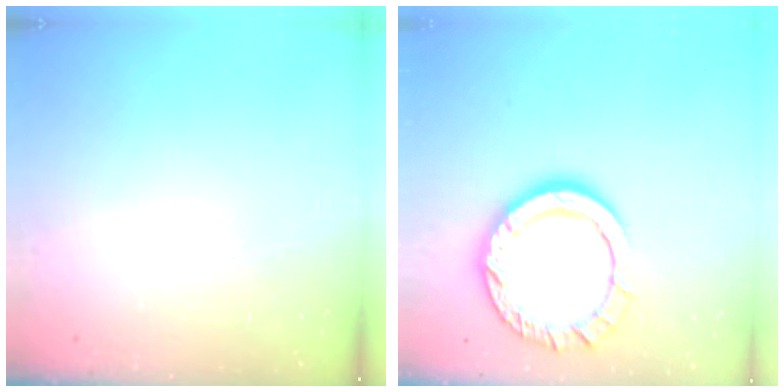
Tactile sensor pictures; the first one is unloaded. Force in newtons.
{"total": 14.1, "press": 14.1, "slide": 1.3}